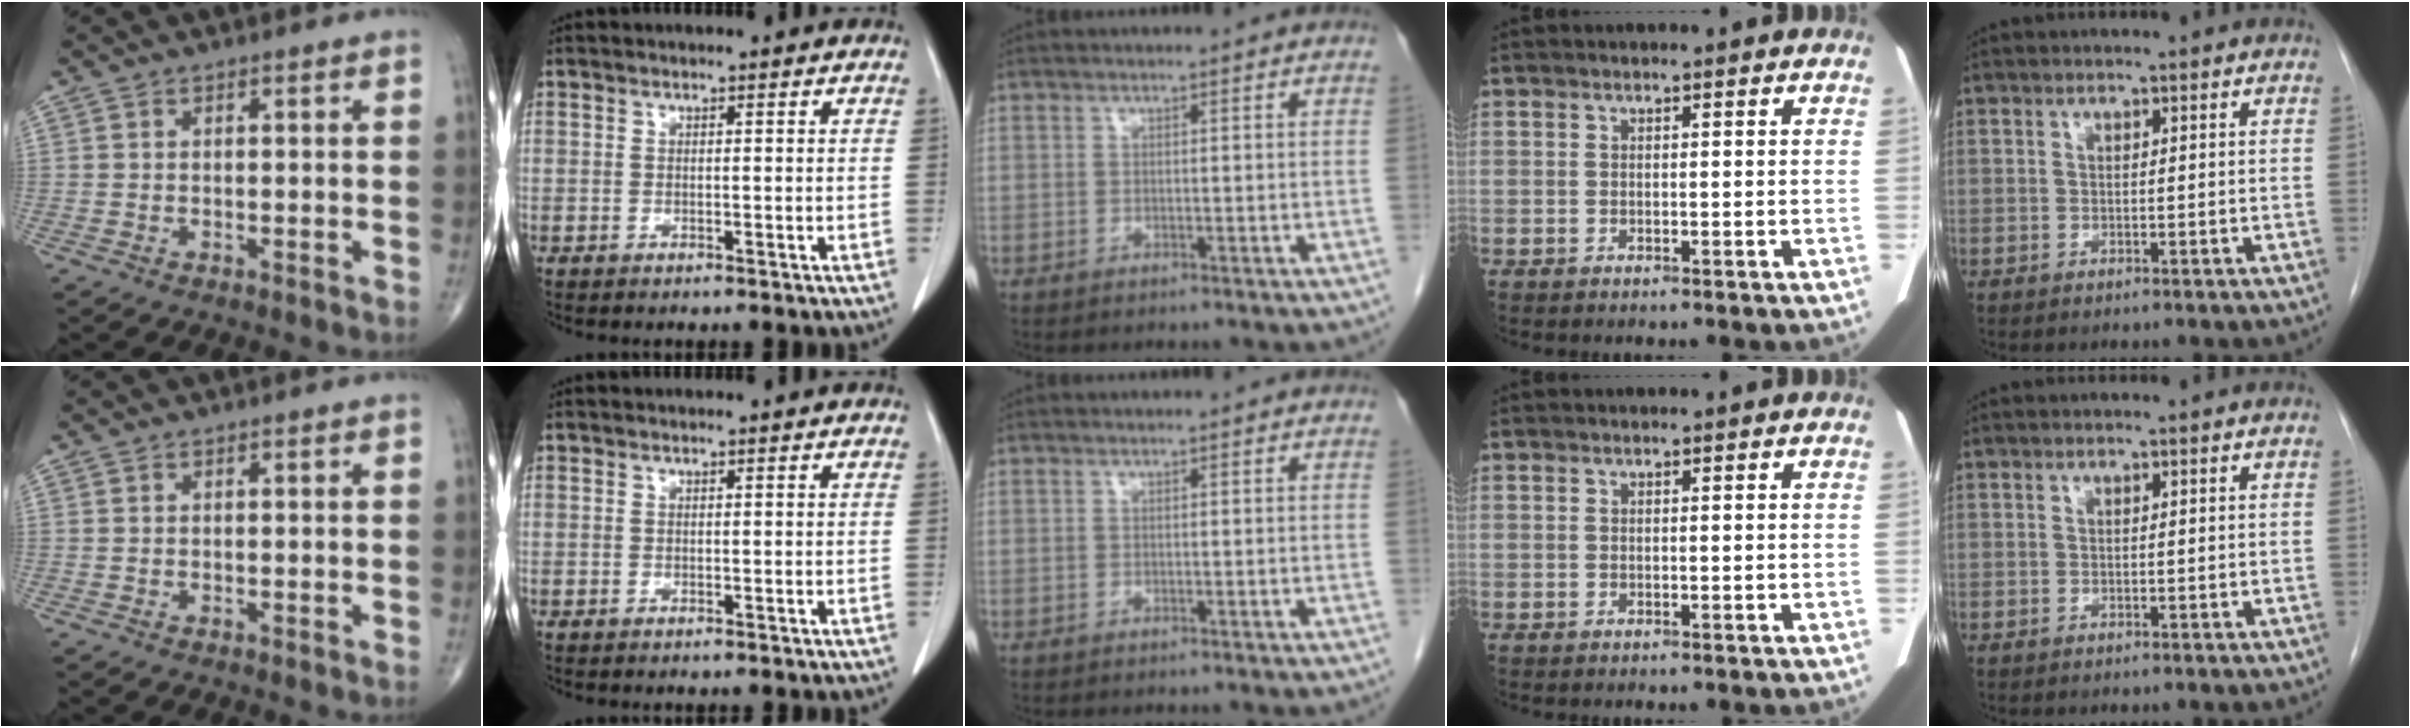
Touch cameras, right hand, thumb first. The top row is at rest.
{}